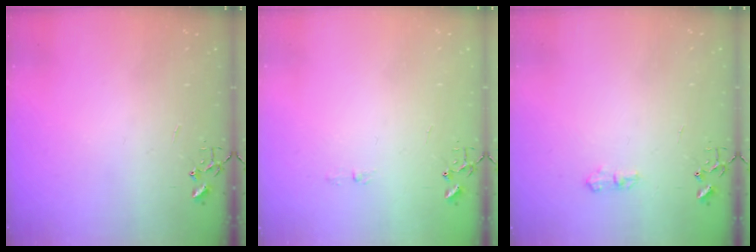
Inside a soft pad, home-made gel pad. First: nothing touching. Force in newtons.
{"total": 2.9, "press": 2.9, "slide": 0.4}
{"total": 7.7, "press": 7.7, "slide": 0.7}